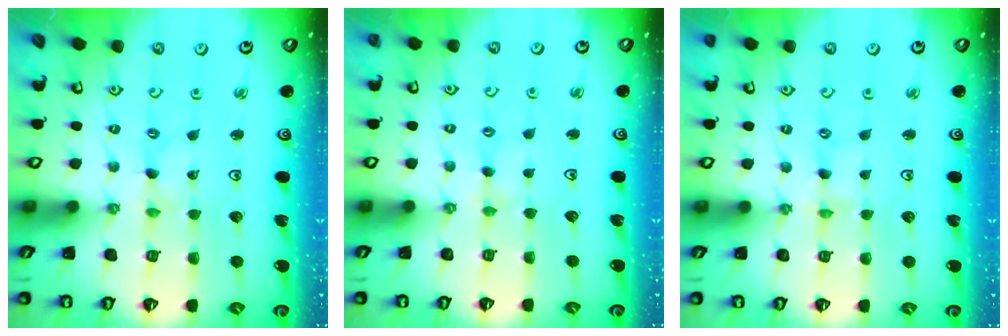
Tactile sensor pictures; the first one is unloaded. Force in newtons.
{"total": 3.1, "press": 3.1, "slide": 0.4}
{"total": 0.0}